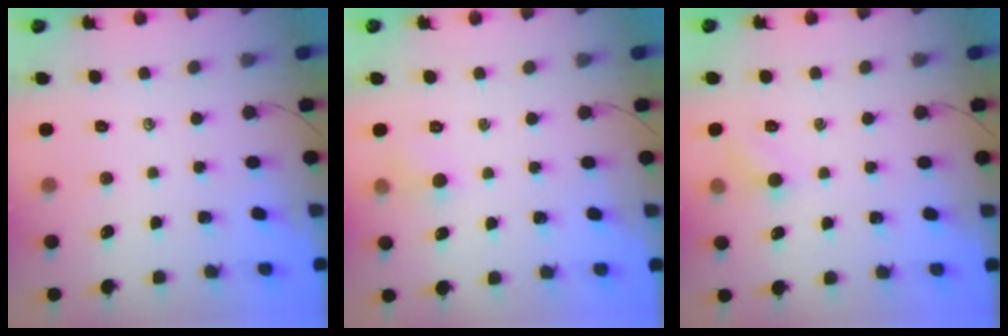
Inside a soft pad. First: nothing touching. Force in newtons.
{"total": 4.6, "press": 4.4, "slide": 1.6}
{"total": 5.3, "press": 5.1, "slide": 1.5}